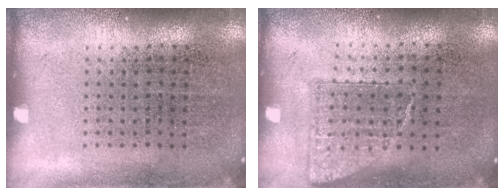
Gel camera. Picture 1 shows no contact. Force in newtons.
{"total": 0.7, "press": 0.6, "slide": 0.3}